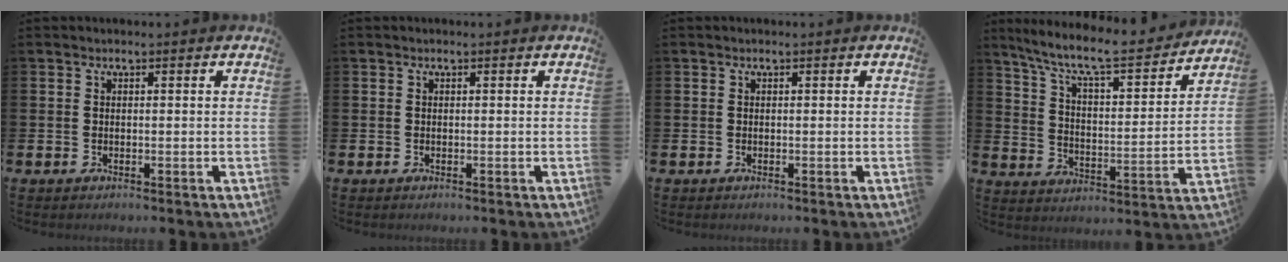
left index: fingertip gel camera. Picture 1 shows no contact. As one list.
[{"total": 0.0}, {"total": 0.0}, {"total": 9.4, "force": [8.1, 1.8, 4.3], "torque": [-0.113, -0.053, 0.135]}]